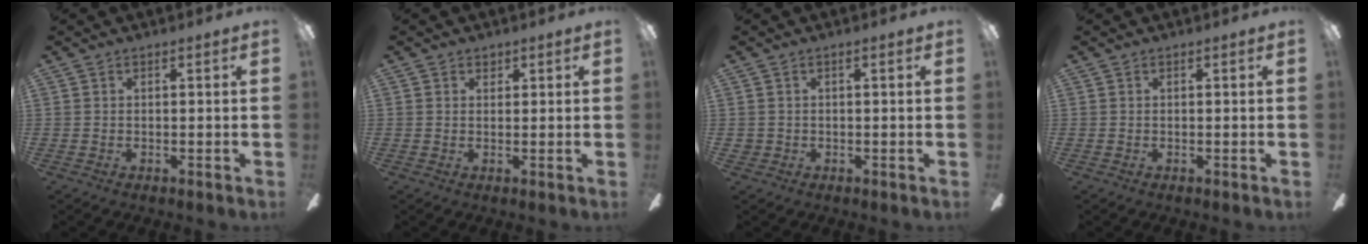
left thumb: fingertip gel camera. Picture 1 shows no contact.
{"total": 1.4, "force": [0.9, 1.0, 0.3], "torque": [0.010, -0.004, 0.013]}
{"total": 1.3, "force": [-0.1, 1.1, 0.5], "torque": [-0.010, 0.004, -0.004]}
{"total": 0.0}